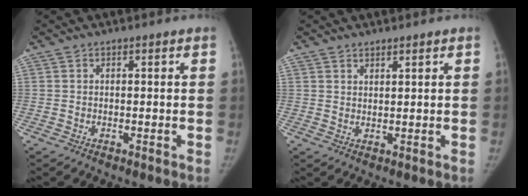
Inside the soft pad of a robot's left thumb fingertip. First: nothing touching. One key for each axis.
{"total": 1.5, "fx": 1.3, "fy": 0.5, "fz": 0.4, "tx": 0.005, "ty": -0.011, "tz": 0.024}